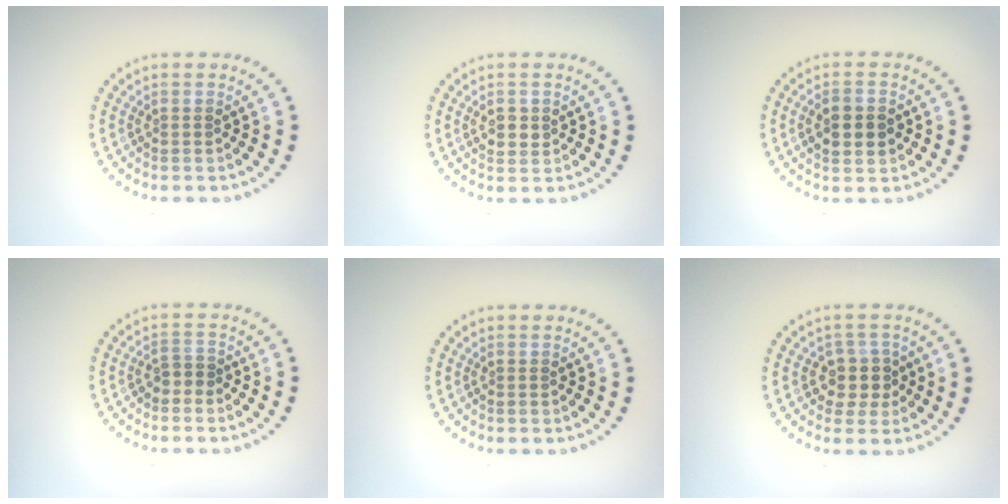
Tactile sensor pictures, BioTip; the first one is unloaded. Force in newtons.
{"total": 1.6, "press": 1.6, "slide": 0.3}
{"total": 3.3, "press": 3.3, "slide": 0.1}
{"total": 1.2, "press": 0.9, "slide": 0.7}
{"total": 0.0}
{"total": 2.7, "press": 2.3, "slide": 1.3}